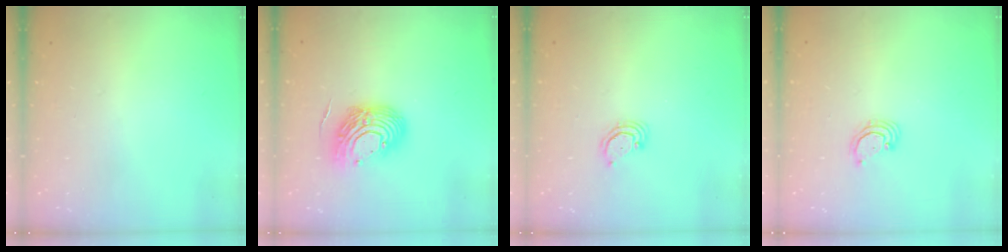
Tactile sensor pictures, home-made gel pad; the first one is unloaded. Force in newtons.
{"total": 13.3, "press": 13.1, "slide": 2.3}
{"total": 2.9, "press": 2.9, "slide": 0.3}
{"total": 2.4, "press": 2.4, "slide": 0.2}